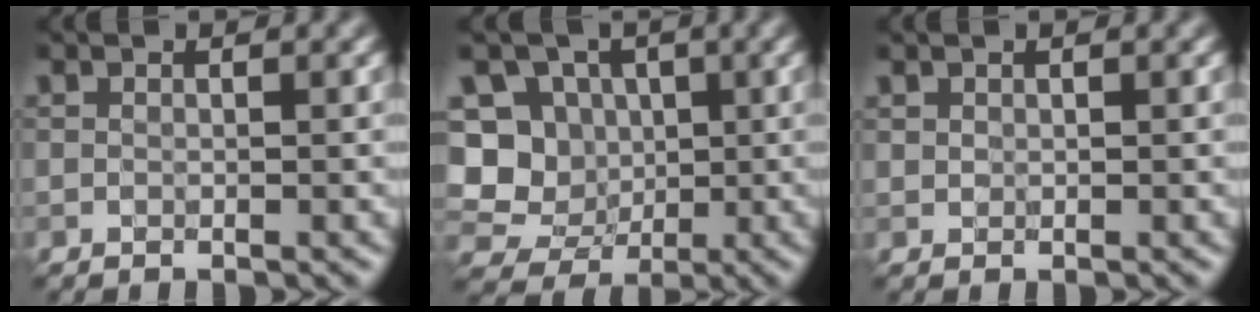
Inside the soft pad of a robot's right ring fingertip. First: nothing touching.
{"total": 9.9, "force": [0.2, 9.1, 3.7], "torque": [-0.076, 0.026, -0.034]}
{"total": 0.6, "force": [0.4, 0.4, 0.1], "torque": [-0.002, -0.001, 0.012]}